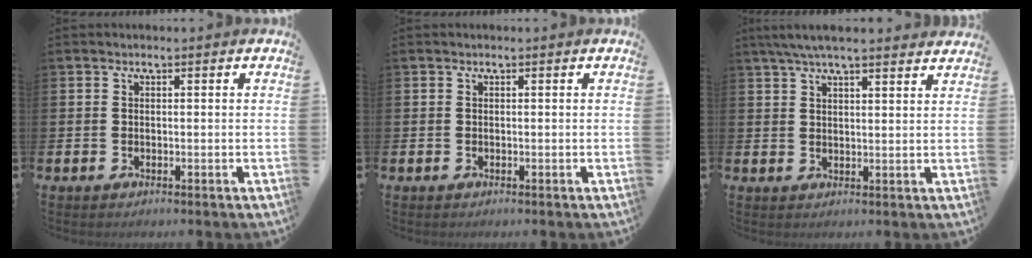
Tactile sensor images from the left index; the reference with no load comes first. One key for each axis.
{"total": 0.0}
{"total": 5.5, "fx": 4.9, "fy": 0.6, "fz": 2.3, "tx": -0.056, "ty": -0.008, "tz": 0.090}